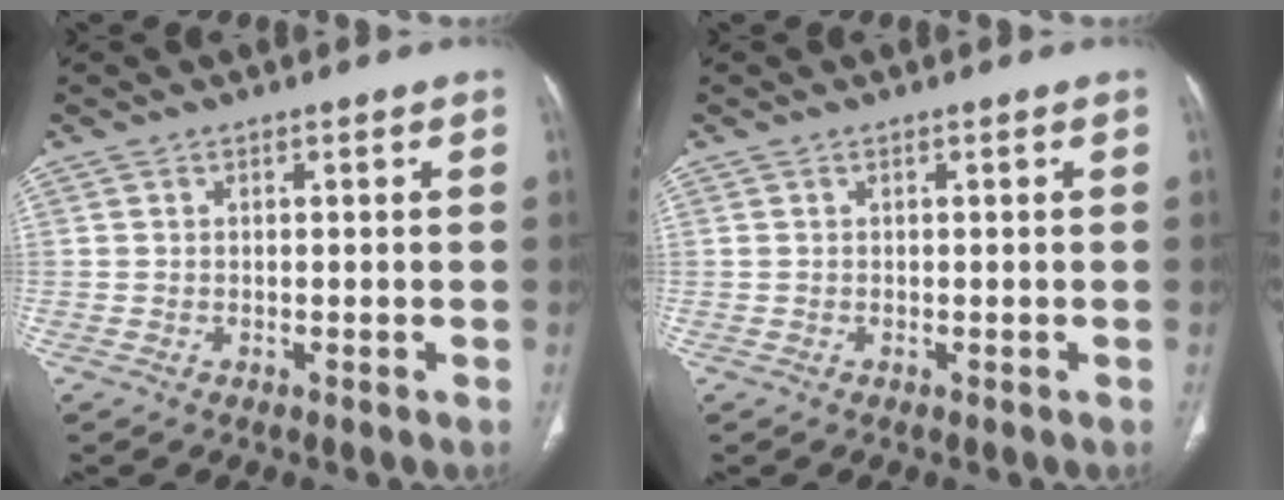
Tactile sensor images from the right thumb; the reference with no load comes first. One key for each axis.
{"total": 0.0}